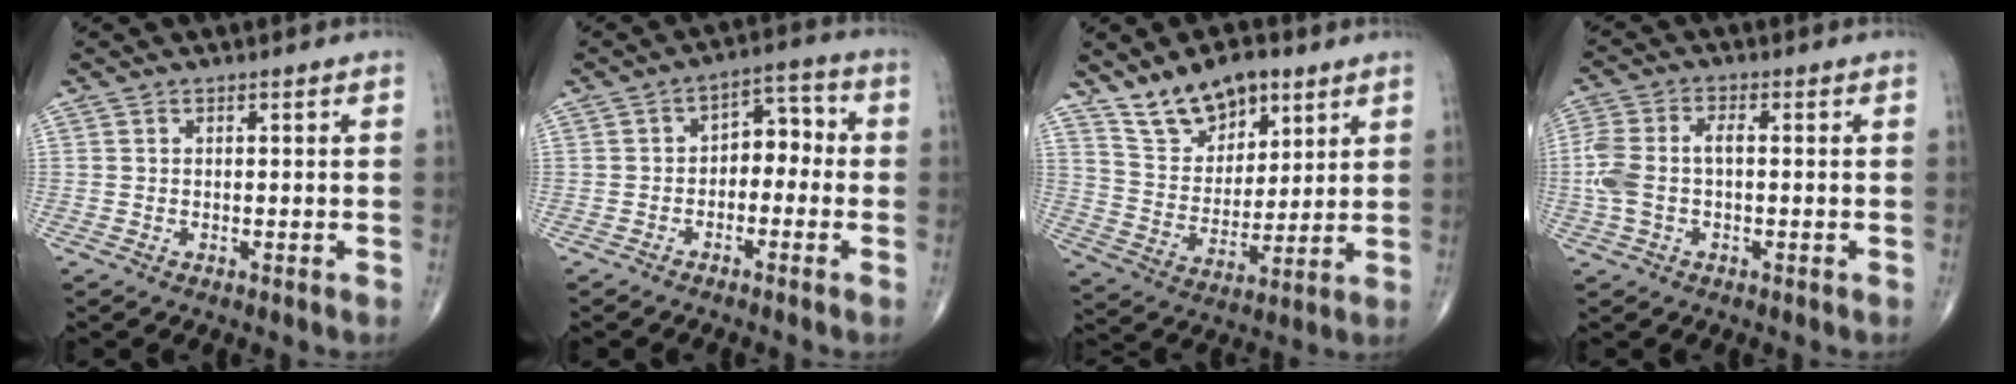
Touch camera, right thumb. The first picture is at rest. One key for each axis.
{"total": 6.3, "fx": -1.2, "fy": 4.2, "fz": 4.5, "tx": -0.038, "ty": 0.040, "tz": -0.032}
{"total": 13.1, "fx": 8.6, "fy": 7.2, "fz": 6.7, "tx": -0.084, "ty": -0.048, "tz": 0.162}
{"total": 7.8, "fx": -0.5, "fy": 4.2, "fz": 6.6, "tx": -0.175, "ty": 0.023, "tz": -0.012}